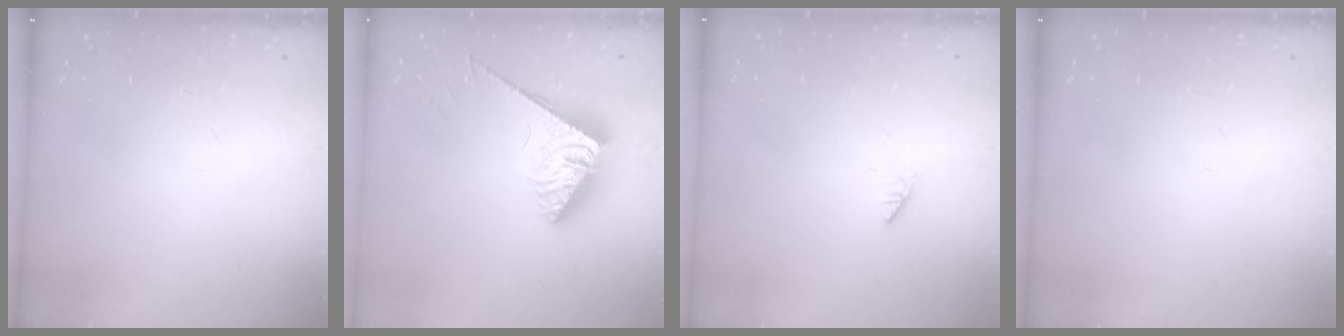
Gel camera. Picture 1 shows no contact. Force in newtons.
{"total": 3.9, "press": 3.8, "slide": 0.4}
{"total": 0.0}
{"total": 0.0}